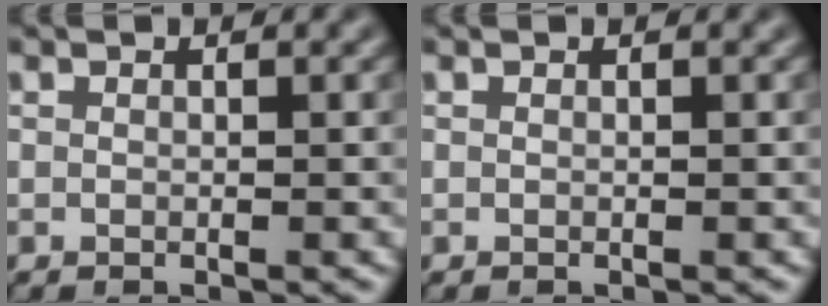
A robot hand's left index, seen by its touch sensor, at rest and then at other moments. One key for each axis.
{"total": 0.0}